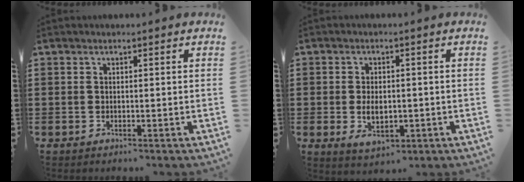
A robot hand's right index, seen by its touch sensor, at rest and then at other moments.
{"total": 4.1, "force": [-0.6, 2.5, 3.2], "torque": [-0.061, -0.002, -0.013]}